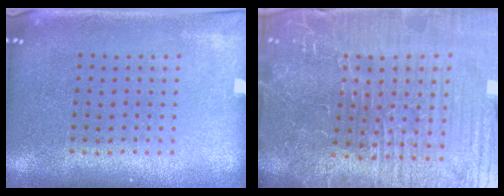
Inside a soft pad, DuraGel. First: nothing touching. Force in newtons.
{"total": 6.8, "press": 6.2, "slide": 2.7}